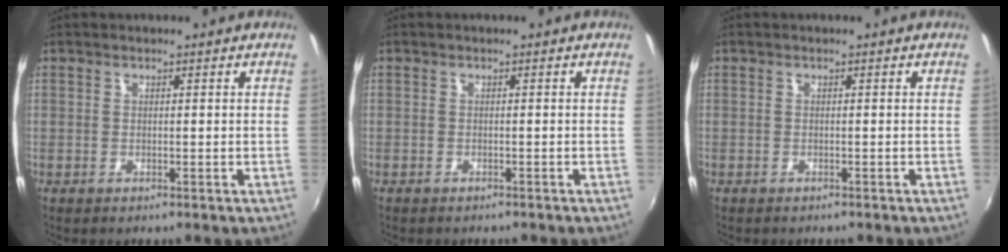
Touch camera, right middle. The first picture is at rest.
{"total": 1.3, "force": [-1.2, 0.3, 0.4], "torque": [-0.013, -0.005, -0.015]}
{"total": 0.7, "force": [-0.7, 0.1, 0.2], "torque": [-0.007, -0.001, -0.008]}